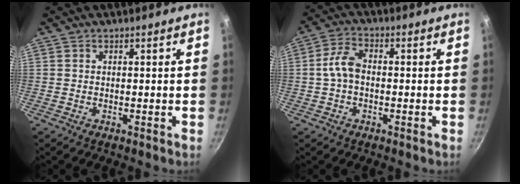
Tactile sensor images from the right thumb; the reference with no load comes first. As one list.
[{"total": 5.5, "force": [-0.5, 3.5, 4.2], "torque": [-0.080, 0.025, -0.015]}]